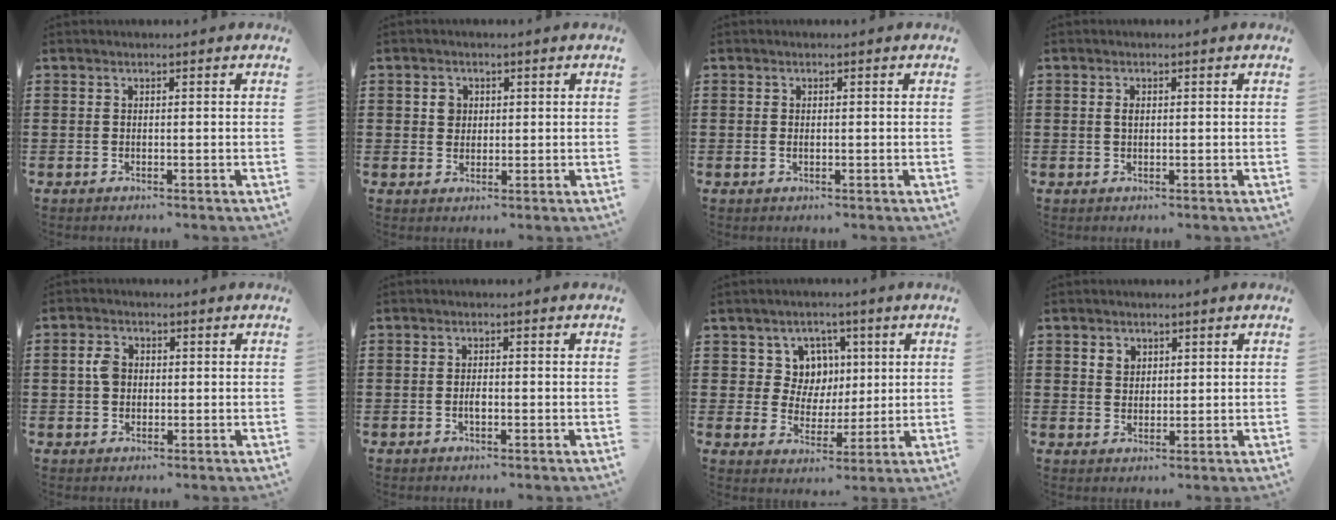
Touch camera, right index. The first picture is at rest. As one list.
[{"total": 2.3, "force": [0.6, 2.0, 0.9], "torque": [-0.025, 0.010, 0.008]}, {"total": 0.6, "force": [-0.1, 0.3, 0.5], "torque": [-0.012, -0.001, -0.002]}, {"total": 1.0, "force": [0.1, 0.4, 0.9], "torque": [-0.019, 0.002, 0.002]}, {"total": 3.0, "force": [0.2, 2.1, 2.1], "torque": [-0.053, 0.006, 0.000]}, {"total": 1.6, "force": [-0.5, 0.6, 1.4], "torque": [-0.027, -0.001, -0.008]}, {"total": 7.0, "force": [1.9, 6.3, 2.4], "torque": [-0.071, 0.014, 0.034]}, {"total": 2.0, "force": [1.2, 1.6, 0.3], "torque": [-0.011, 0.009, 0.022]}]